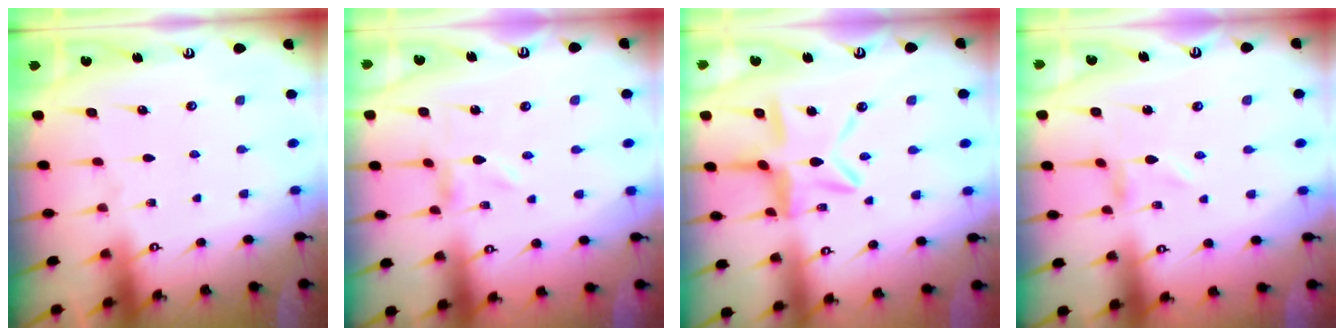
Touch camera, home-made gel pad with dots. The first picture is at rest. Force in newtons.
{"total": 0.0}
{"total": 11.4, "press": 11.3, "slide": 0.9}
{"total": 0.6, "press": 0.5, "slide": 0.2}